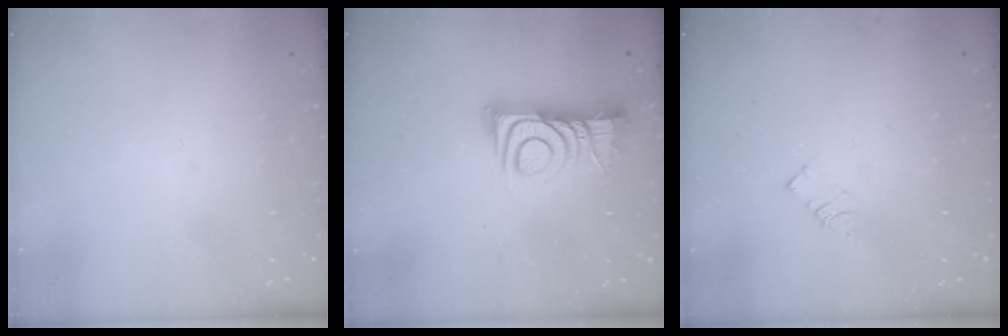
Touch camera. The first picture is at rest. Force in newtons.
{"total": 11.2, "press": 11.2, "slide": 0.5}
{"total": 2.6, "press": 2.6, "slide": 0.3}